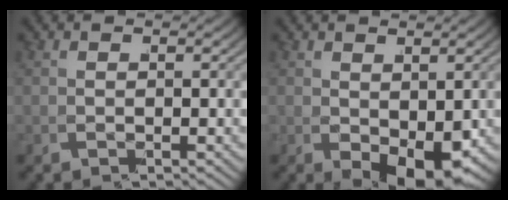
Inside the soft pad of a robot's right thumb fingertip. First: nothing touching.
{"total": 4.4, "force": [-0.9, 1.9, 3.8], "torque": [-0.070, -0.020, -0.001]}